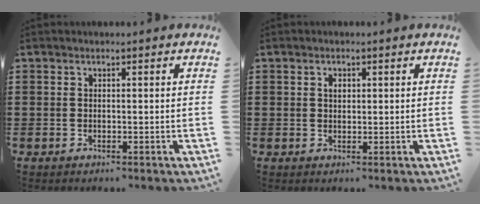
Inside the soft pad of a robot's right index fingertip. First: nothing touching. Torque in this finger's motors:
{"motor_torque": [0.12, -0.11, 0.01, 0.01]}